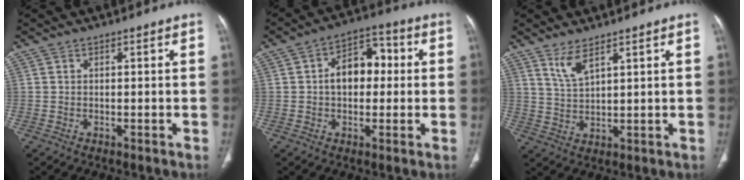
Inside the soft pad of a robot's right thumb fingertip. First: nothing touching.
{"total": 9.9, "force": [0.6, 6.8, 7.2], "torque": [-0.083, 0.030, 0.002]}
{"total": 4.4, "force": [3.0, 1.0, 3.0], "torque": [-0.064, -0.024, 0.070]}